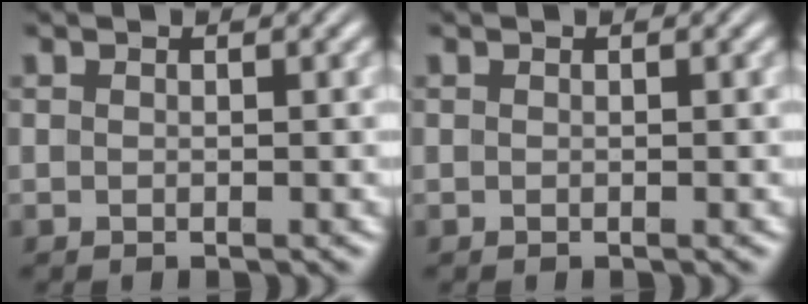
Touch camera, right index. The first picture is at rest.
{"total": 0.0}